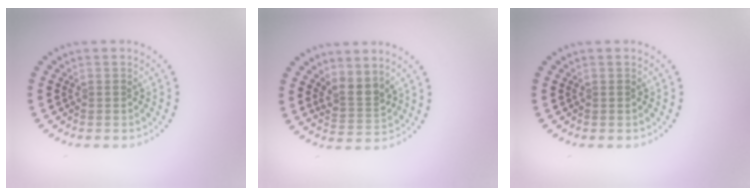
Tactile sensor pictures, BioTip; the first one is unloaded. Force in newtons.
{"total": 2.5, "press": 1.8, "slide": 1.7}
{"total": 0.0}